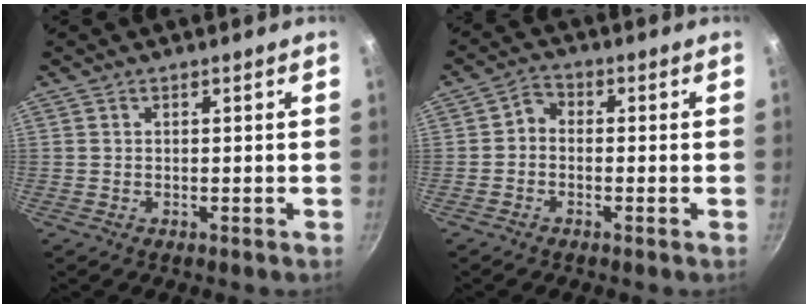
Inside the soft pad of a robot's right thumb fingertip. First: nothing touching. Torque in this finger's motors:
{"motor_torque": [-0.01, -0.01, -0.16, -0.10, 0.00]}